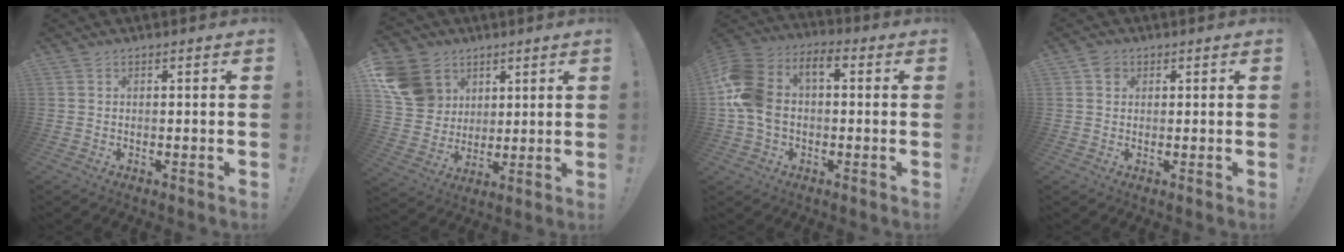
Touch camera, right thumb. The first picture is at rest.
{"total": 13.9, "force": [5.1, 11.9, 5.1], "torque": [-0.077, -0.020, 0.108]}
{"total": 13.5, "force": [0.3, 9.7, 9.3], "torque": [-0.193, 0.014, 0.007]}
{"total": 2.3, "force": [0.9, 2.0, 0.8], "torque": [-0.015, 0.004, 0.016]}